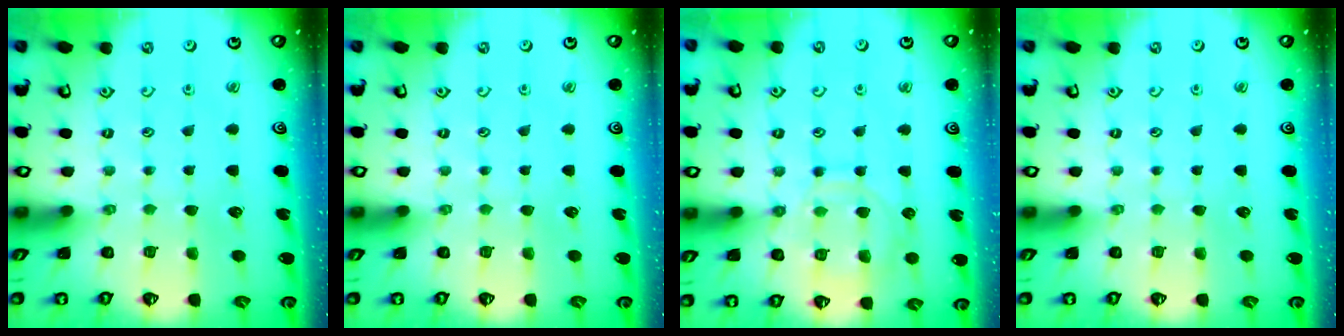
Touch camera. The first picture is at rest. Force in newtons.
{"total": 0.0}
{"total": 11.9, "press": 11.9, "slide": 1.2}
{"total": 0.0}